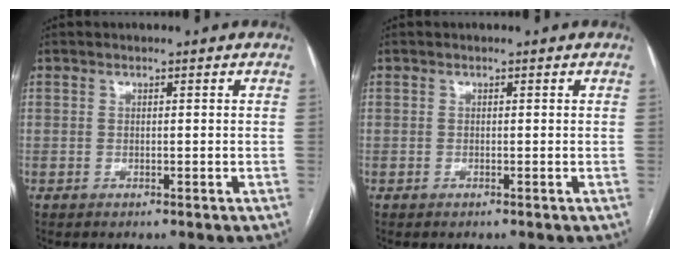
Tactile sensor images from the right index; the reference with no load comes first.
{"total": 0.0}